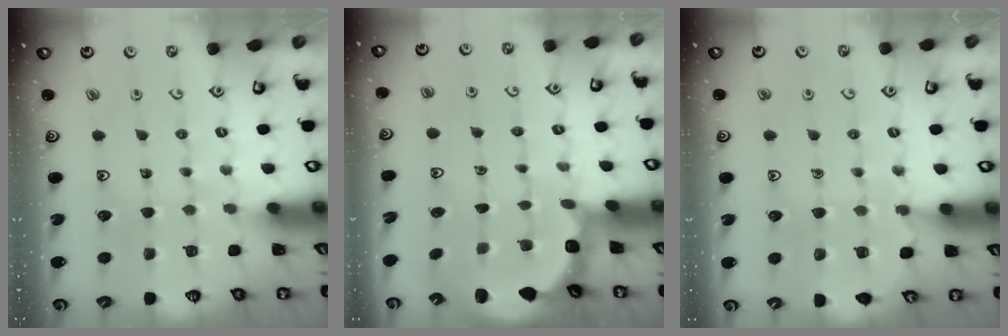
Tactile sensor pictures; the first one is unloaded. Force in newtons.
{"total": 2.8, "press": 2.5, "slide": 1.4}
{"total": 8.1, "press": 7.8, "slide": 2.3}